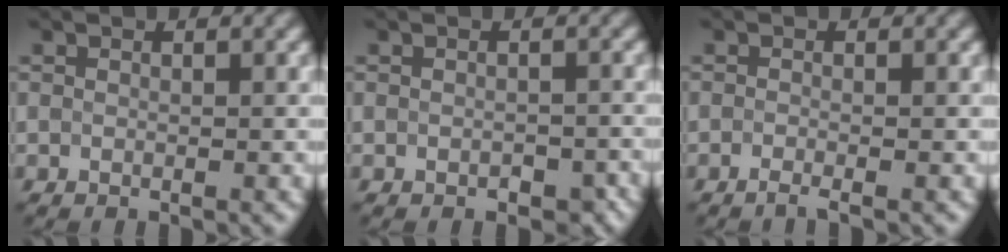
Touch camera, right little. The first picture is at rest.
{"total": 2.4, "force": [-1.8, 1.2, 0.9], "torque": [-0.015, -0.007, -0.018]}
{"total": 1.5, "force": [-1.4, 0.1, 0.6], "torque": [-0.004, -0.008, -0.027]}